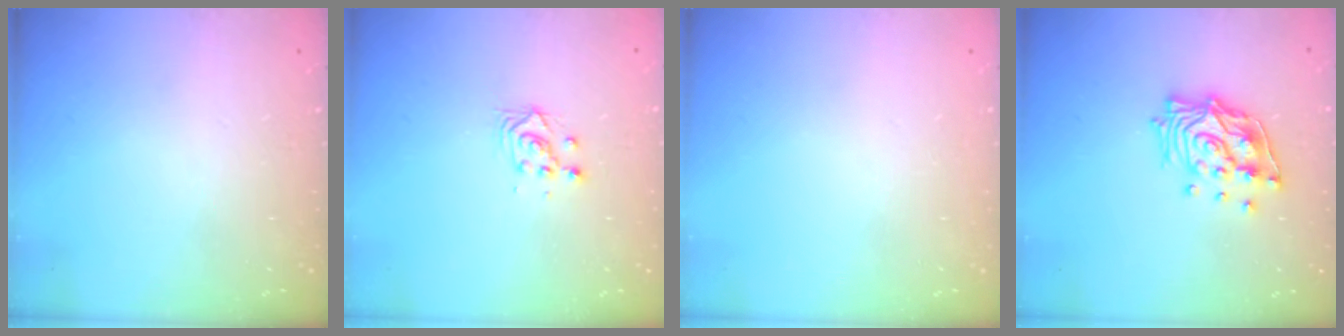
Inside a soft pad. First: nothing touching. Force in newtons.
{"total": 2.8, "press": 2.8, "slide": 0.1}
{"total": 0.0}
{"total": 15.1, "press": 15.0, "slide": 1.8}